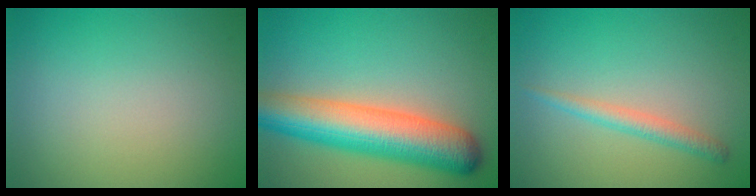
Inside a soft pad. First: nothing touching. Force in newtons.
{"total": 9.0, "press": 9.0, "slide": 0.4}
{"total": 1.9, "press": 1.9, "slide": 0.1}